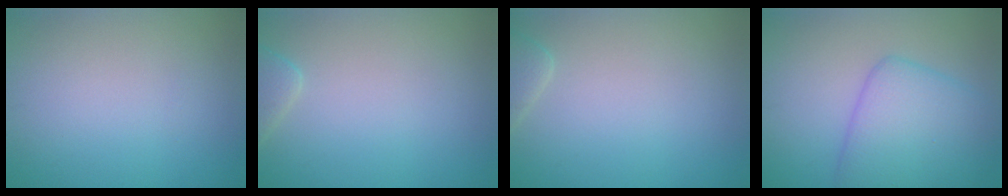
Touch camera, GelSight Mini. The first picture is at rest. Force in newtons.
{"total": 1.8, "press": 1.8, "slide": 0.2}
{"total": 1.6, "press": 1.6, "slide": 0.2}
{"total": 6.5, "press": 6.5, "slide": 0.1}